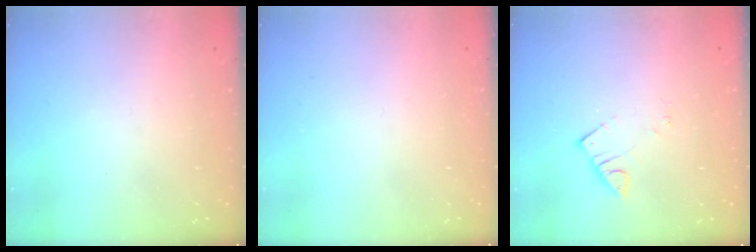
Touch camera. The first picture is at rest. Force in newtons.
{"total": 1.7, "press": 1.6, "slide": 0.1}
{"total": 2.7, "press": 2.7, "slide": 0.2}